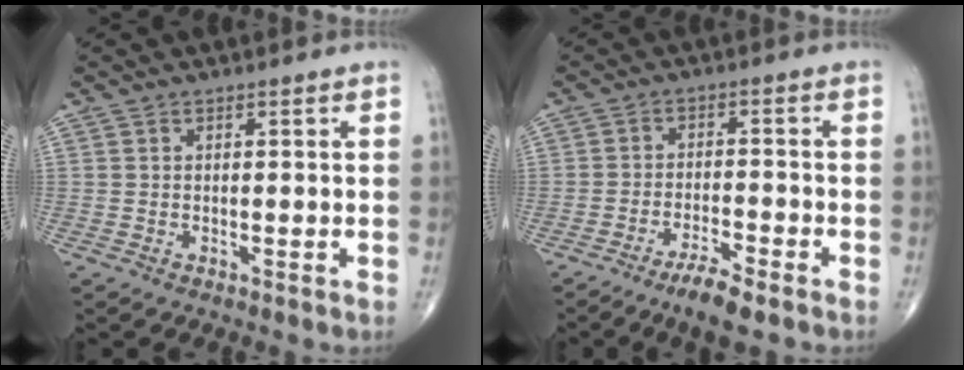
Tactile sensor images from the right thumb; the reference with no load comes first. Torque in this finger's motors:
{"motor_torque": [0.12, 0.50, 0.36, 0.18, 0.13]}